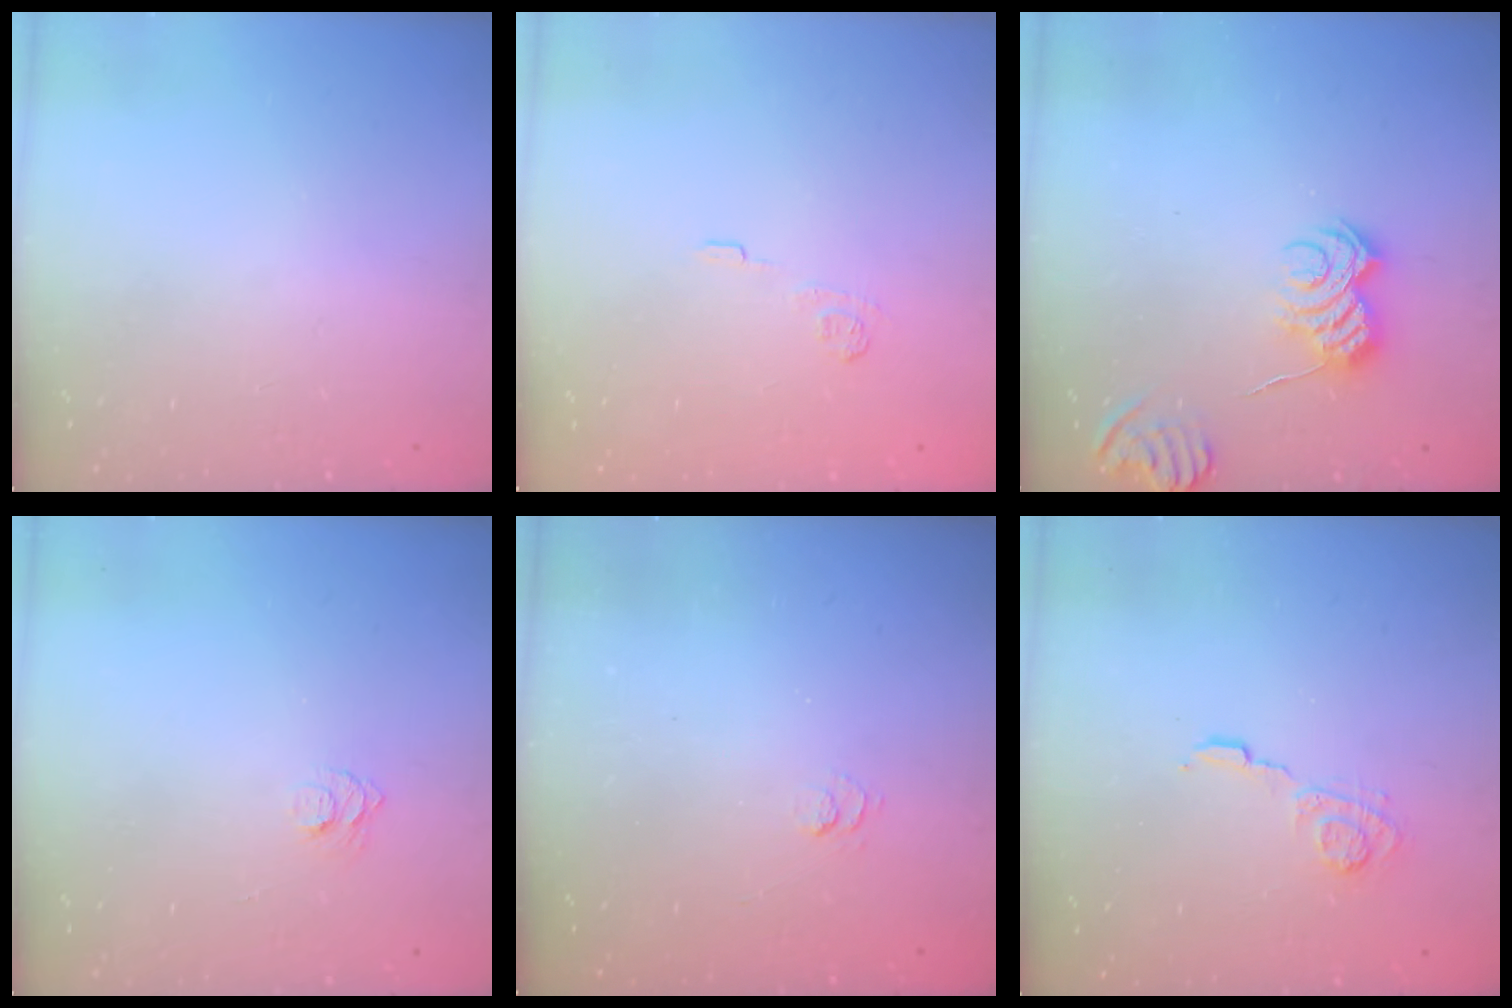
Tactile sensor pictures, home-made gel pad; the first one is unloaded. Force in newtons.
{"total": 7.1, "press": 6.9, "slide": 1.5}
{"total": 5.4, "press": 5.3, "slide": 1.0}
{"total": 5.8, "press": 5.7, "slide": 0.7}
{"total": 2.7, "press": 2.2, "slide": 1.5}
{"total": 5.8, "press": 5.7, "slide": 0.8}